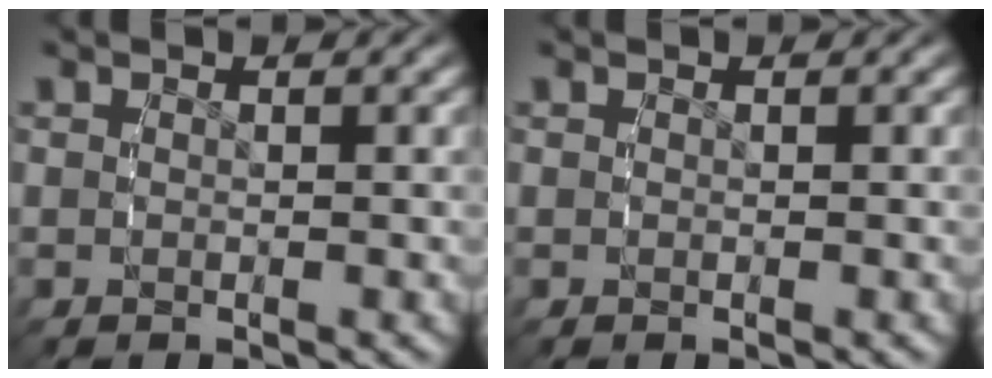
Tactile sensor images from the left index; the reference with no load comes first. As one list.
[{"total": 0.0}]